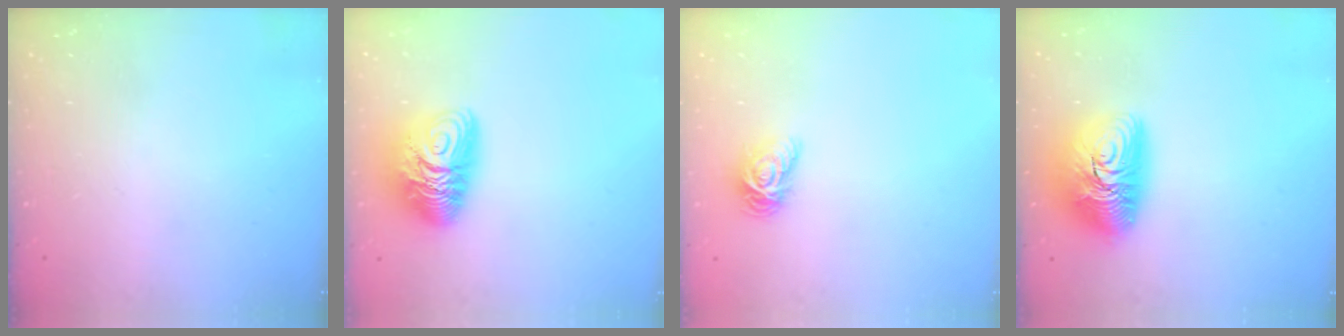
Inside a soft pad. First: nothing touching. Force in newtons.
{"total": 12.9, "press": 12.8, "slide": 1.2}
{"total": 7.1, "press": 7.1, "slide": 0.2}
{"total": 14.9, "press": 14.9, "slide": 1.2}